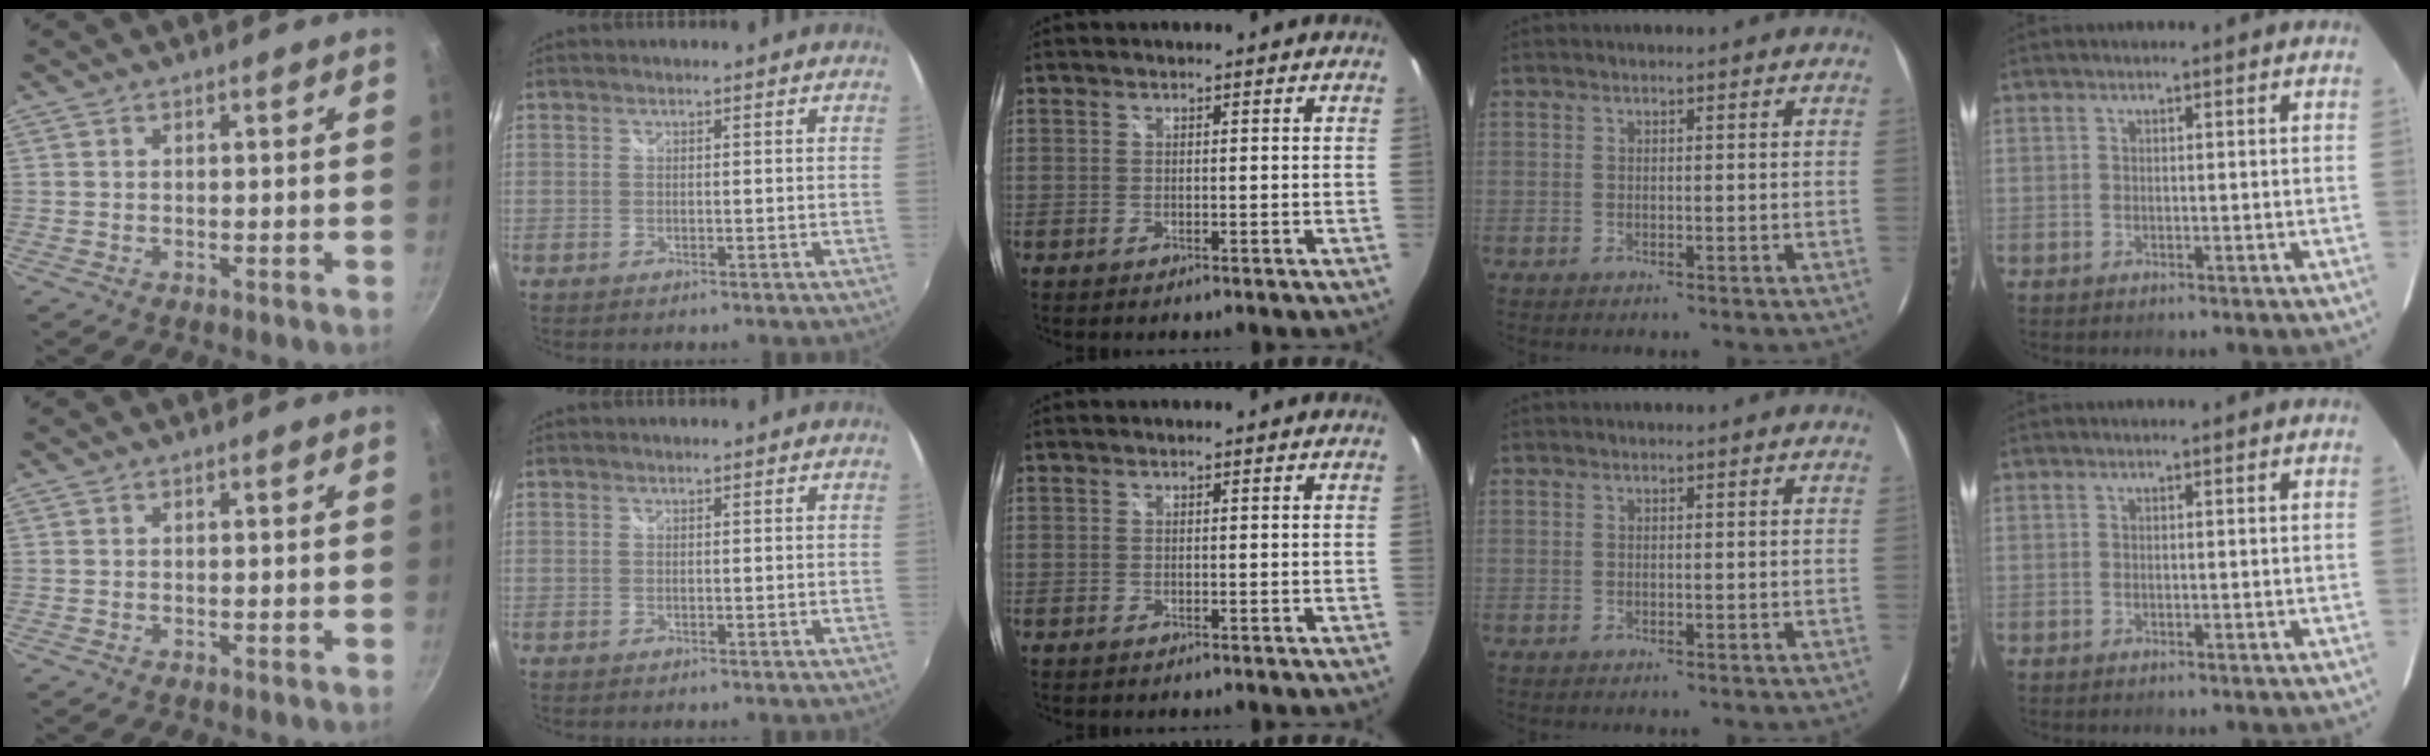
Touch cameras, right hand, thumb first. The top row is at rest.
{}